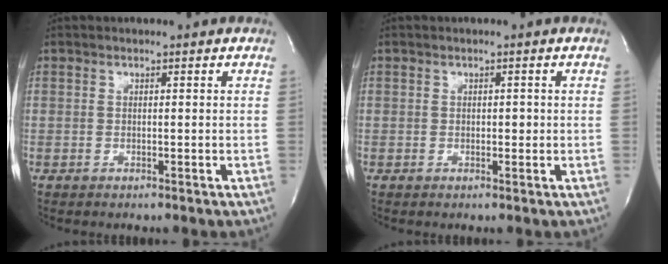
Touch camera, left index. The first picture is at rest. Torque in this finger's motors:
{"motor_torque": [-0.31, 0.09, -0.06, 0.00]}